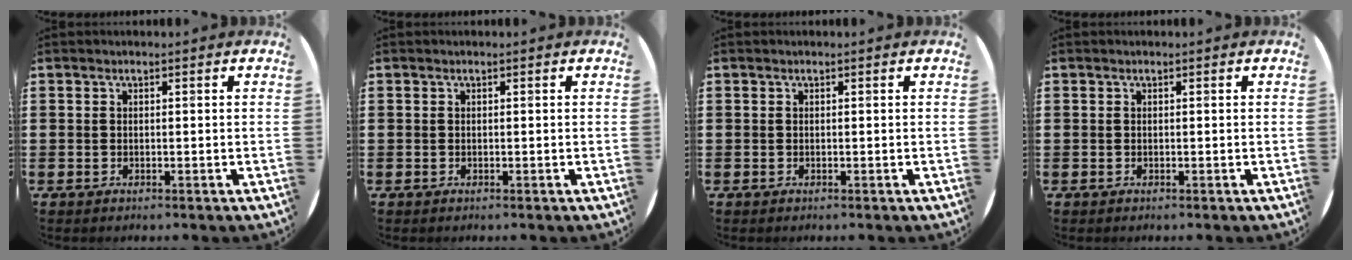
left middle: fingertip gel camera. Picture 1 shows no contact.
{"total": 0.0}
{"total": 0.0}
{"total": 0.0}